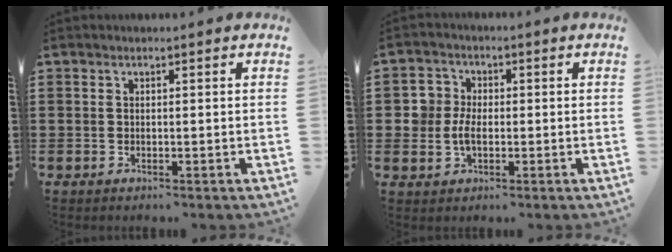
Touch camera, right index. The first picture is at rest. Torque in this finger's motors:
{"motor_torque": [0.76, -0.06, 0.28, 0.07]}